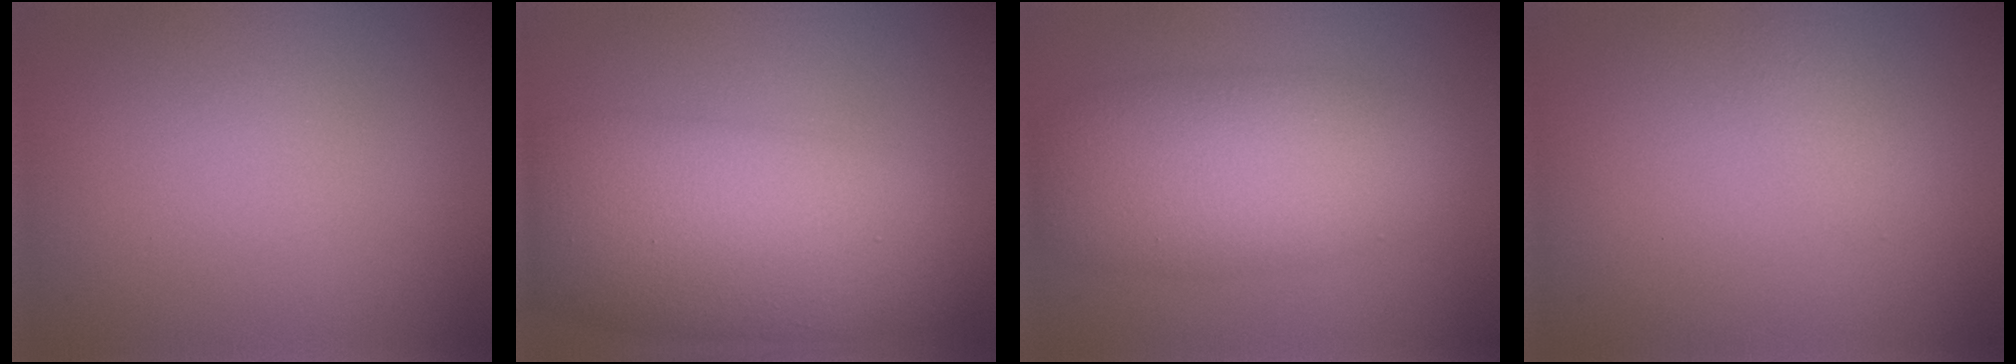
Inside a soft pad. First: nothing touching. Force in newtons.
{"total": 10.4, "press": 10.4, "slide": 0.4}
{"total": 7.2, "press": 7.2, "slide": 0.1}
{"total": 1.1, "press": 1.1, "slide": 0.1}